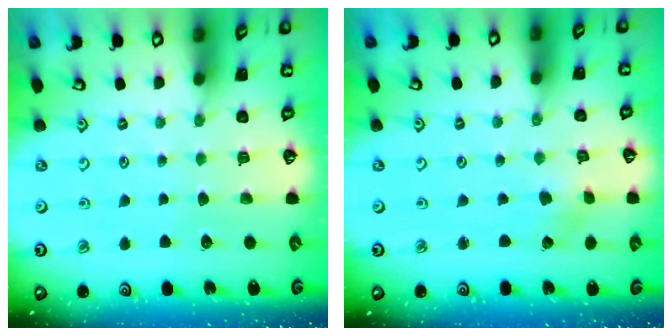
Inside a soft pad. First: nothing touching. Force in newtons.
{"total": 0.9, "press": 0.9, "slide": 0.2}